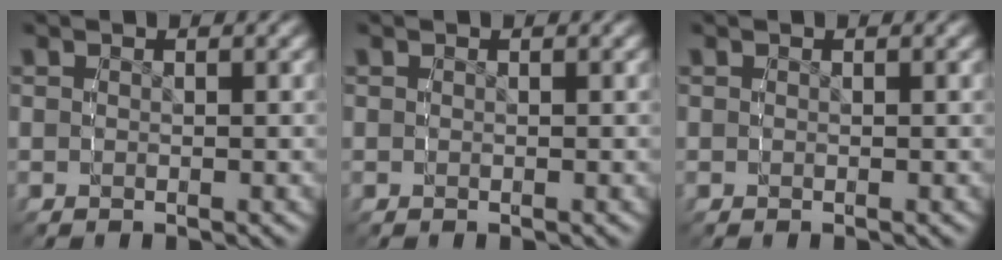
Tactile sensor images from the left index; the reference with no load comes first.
{"total": 0.0}
{"total": 0.0}